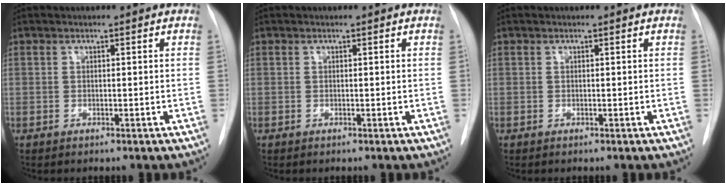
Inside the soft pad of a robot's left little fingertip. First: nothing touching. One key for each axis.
{"total": 0.0}
{"total": 0.0}